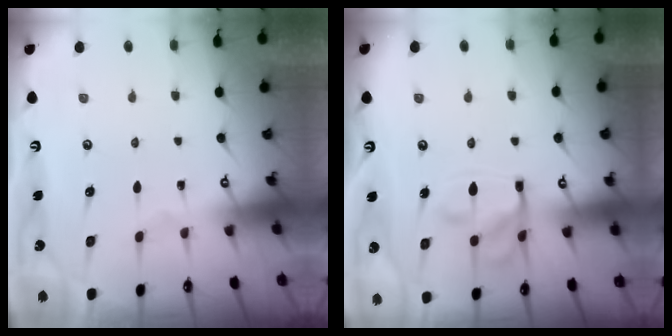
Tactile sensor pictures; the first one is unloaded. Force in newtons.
{"total": 13.9, "press": 13.8, "slide": 1.5}